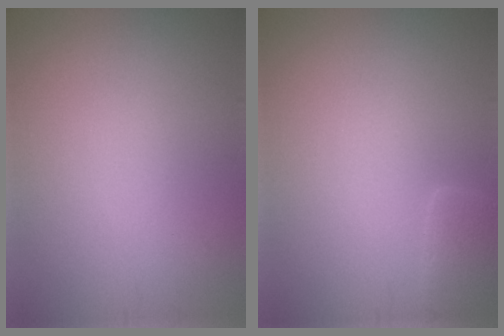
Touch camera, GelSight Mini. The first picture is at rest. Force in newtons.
{"total": 1.9, "press": 1.9, "slide": 0.3}